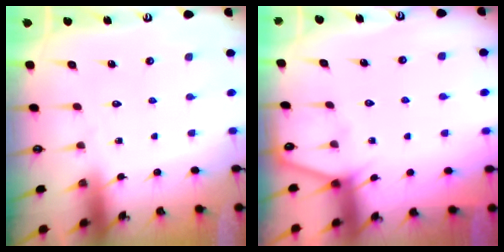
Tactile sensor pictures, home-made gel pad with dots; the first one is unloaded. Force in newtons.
{"total": 2.4, "press": 2.3, "slide": 0.4}